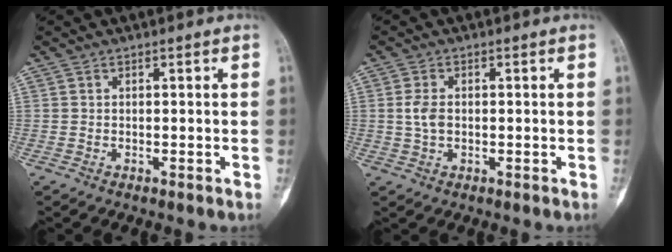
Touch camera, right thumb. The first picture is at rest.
{"total": 3.2, "force": [0.0, 2.0, 2.5], "torque": [-0.051, 0.004, -0.001]}